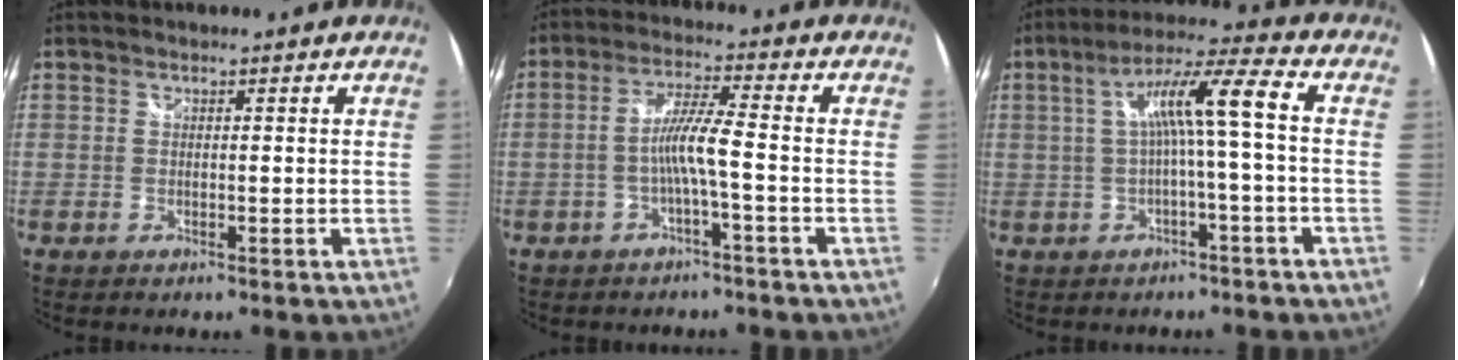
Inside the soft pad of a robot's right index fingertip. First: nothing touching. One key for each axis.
{"total": 5.6, "fx": -2.0, "fy": -0.4, "fz": 5.2, "tx": -0.110, "ty": 0.007, "tz": -0.034}
{"total": 8.7, "fx": -0.5, "fy": -0.2, "fz": 8.7, "tx": -0.166, "ty": 0.021, "tz": 0.001}